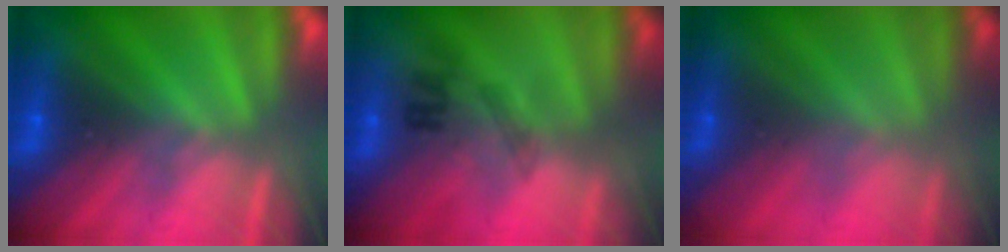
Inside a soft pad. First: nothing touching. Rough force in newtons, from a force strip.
{"total": 2.3}
{"total": 1.5}